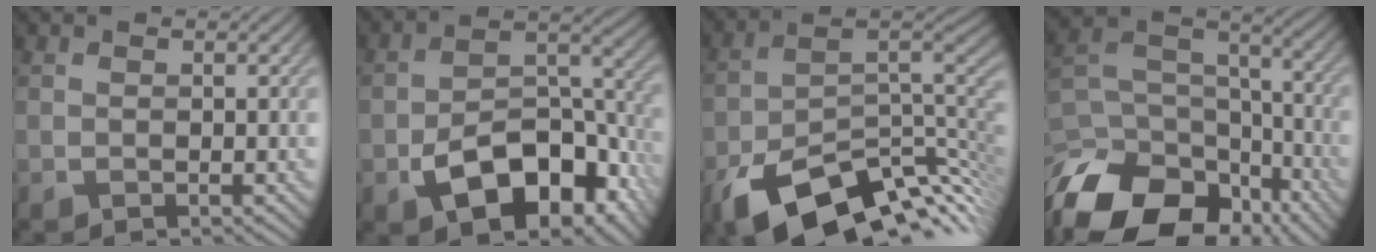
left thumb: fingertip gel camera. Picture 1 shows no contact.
{"total": 12.2, "force": [-5.6, 7.0, 8.4], "torque": [-0.137, -0.015, -0.097]}
{"total": 14.7, "force": [-7.8, 7.1, 10.3], "torque": [-0.190, -0.027, -0.120]}
{"total": 16.8, "force": [-10.7, 9.9, 8.3], "torque": [-0.226, -0.044, -0.168]}